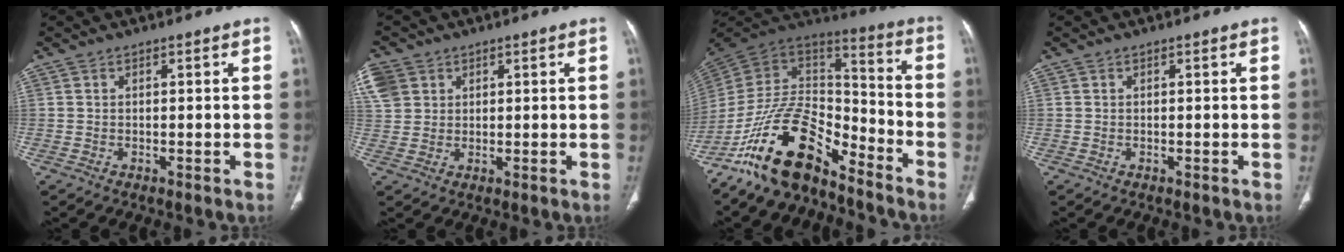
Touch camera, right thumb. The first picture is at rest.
{"total": 10.8, "force": [4.7, 8.7, 4.4], "torque": [-0.123, 0.015, 0.097]}
{"total": 19.0, "force": [-13.4, 8.0, 10.8], "torque": [-0.167, 0.100, -0.247]}
{"total": 0.0}